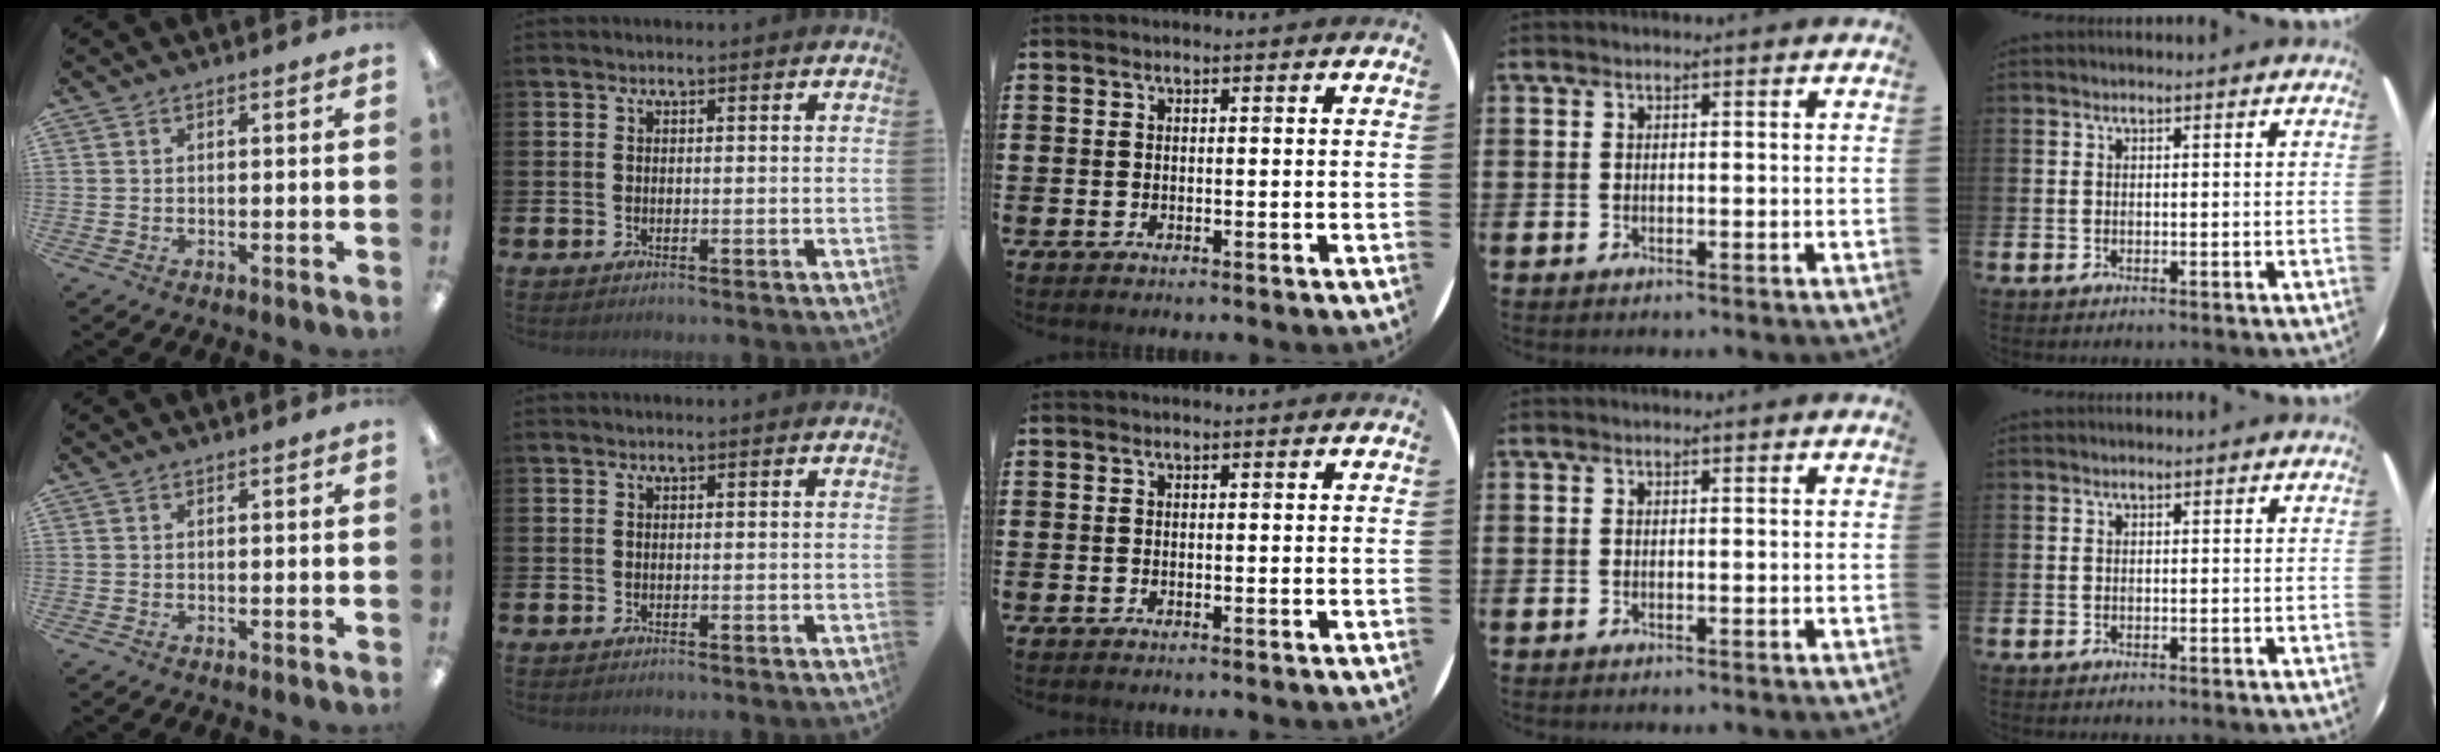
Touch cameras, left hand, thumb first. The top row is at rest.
{}